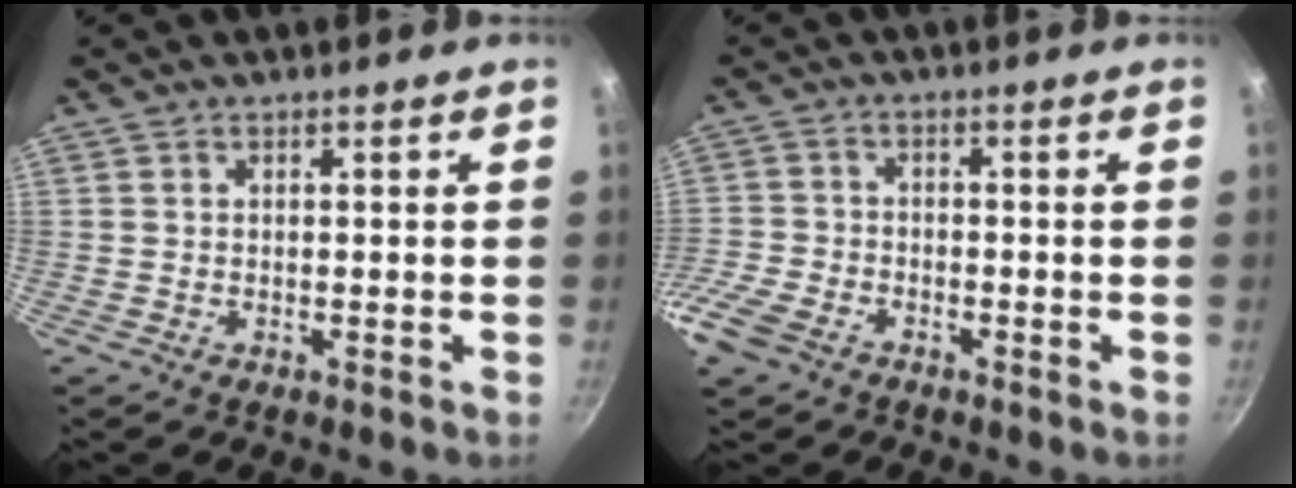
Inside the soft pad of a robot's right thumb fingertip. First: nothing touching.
{"total": 8.5, "force": [-4.9, 5.3, 4.5], "torque": [-0.110, 0.018, -0.112]}